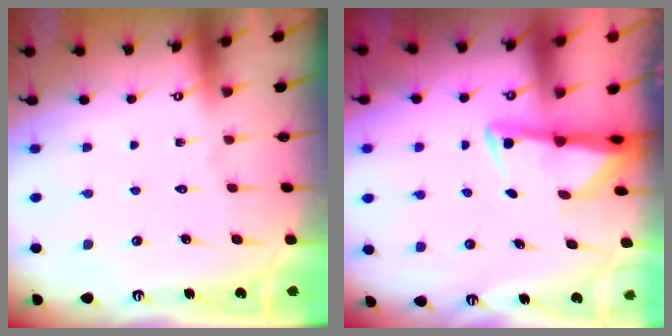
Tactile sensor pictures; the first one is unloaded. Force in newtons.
{"total": 2.8, "press": 2.7, "slide": 0.6}